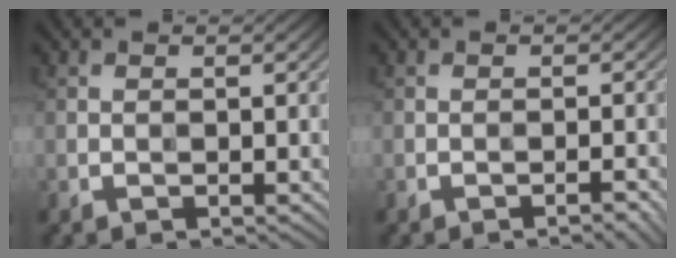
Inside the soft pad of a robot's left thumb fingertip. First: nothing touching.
{"total": 1.7, "force": [-1.1, 0.2, 1.3], "torque": [-0.016, 0.006, -0.019]}